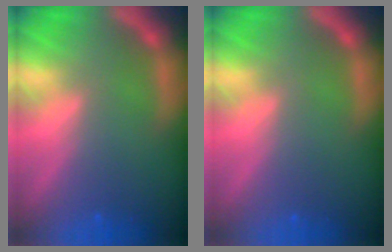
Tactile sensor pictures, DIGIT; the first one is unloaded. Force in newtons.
{"total": 0.0}